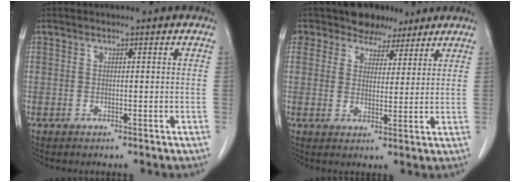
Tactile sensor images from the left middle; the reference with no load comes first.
{"total": 10.0, "force": [8.2, 5.5, 1.4], "torque": [-0.021, 0.017, 0.121]}